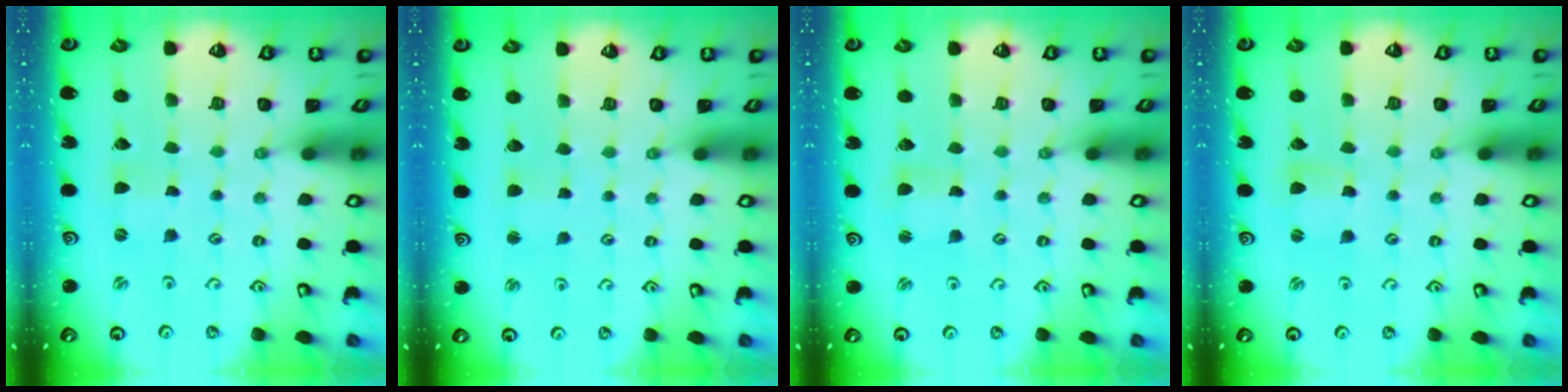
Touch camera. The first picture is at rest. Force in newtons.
{"total": 2.5, "press": 2.5, "slide": 0.3}
{"total": 1.1, "press": 1.0, "slide": 0.2}
{"total": 1.8, "press": 1.8, "slide": 0.2}